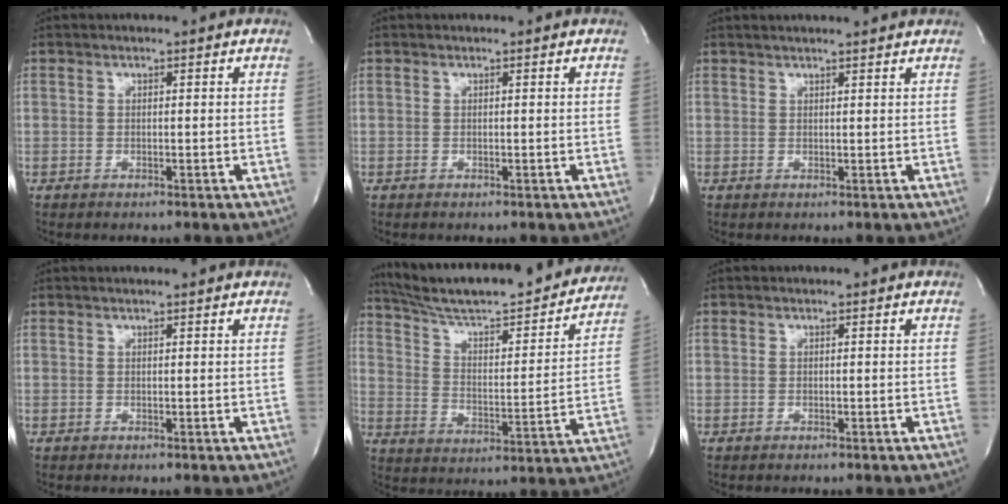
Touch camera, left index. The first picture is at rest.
{"total": 0.0}
{"total": 6.0, "force": [5.6, 0.1, 2.2], "torque": [-0.032, 0.017, 0.061]}
{"total": 2.0, "force": [1.9, 0.0, 0.6], "torque": [-0.011, 0.011, 0.022]}
{"total": 26.8, "force": [24.0, 3.5, 11.4], "torque": [-0.181, -0.031, 0.333]}
{"total": 0.0}